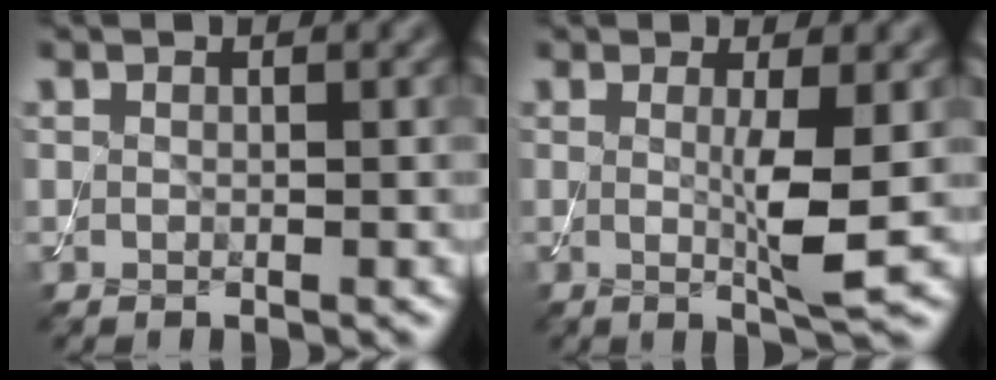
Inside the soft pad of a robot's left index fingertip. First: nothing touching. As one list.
[{"total": 3.5, "force": [0.0, 0.3, 3.5], "torque": [-0.062, -0.012, 0.001]}]